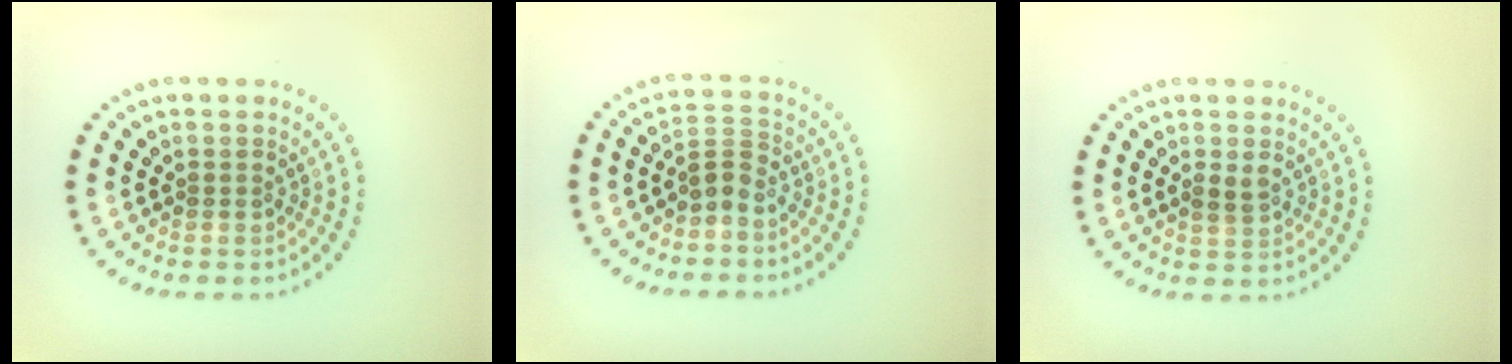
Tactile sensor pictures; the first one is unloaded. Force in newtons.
{"total": 2.0, "press": 1.3, "slide": 1.5}
{"total": 1.1, "press": 1.1, "slide": 0.3}